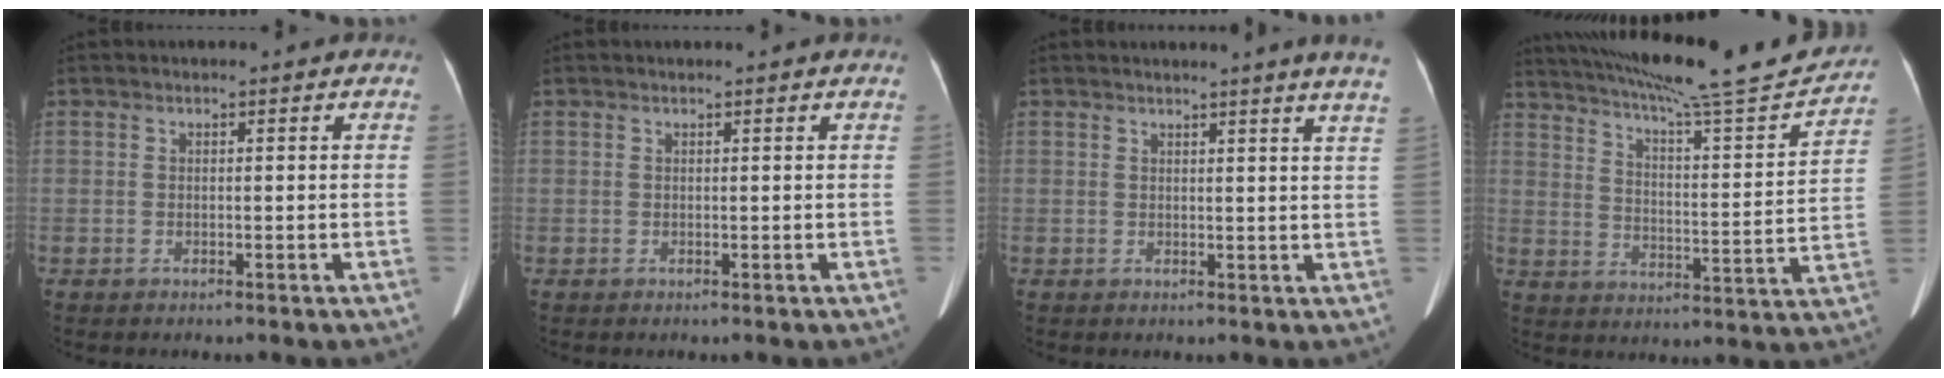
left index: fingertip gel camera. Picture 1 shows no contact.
{"total": 0.9, "force": [0.9, -0.1, 0.3], "torque": [-0.009, 0.008, 0.017]}
{"total": 7.2, "force": [6.2, -1.4, 3.4], "torque": [-0.034, -0.021, 0.050]}
{"total": 22.7, "force": [20.7, 1.0, 9.4], "torque": [-0.159, -0.031, 0.285]}